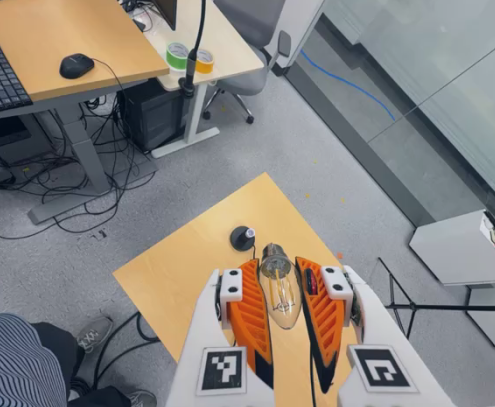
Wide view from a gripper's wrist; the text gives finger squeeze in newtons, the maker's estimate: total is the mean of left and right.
{"total": 23.5, "left": 26.4, "right": 20.7}